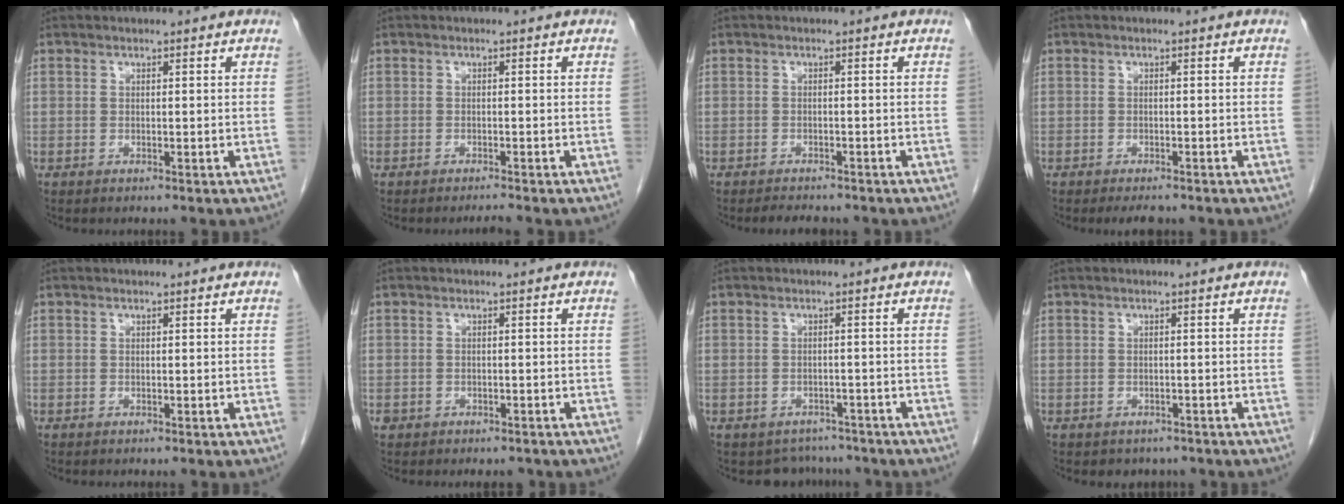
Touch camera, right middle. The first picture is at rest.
{"total": 0.8, "force": [-0.7, -0.3, 0.1], "torque": [-0.003, -0.004, -0.009]}
{"total": 3.0, "force": [-2.7, 1.0, 0.9], "torque": [-0.018, -0.005, -0.036]}
{"total": 2.4, "force": [-2.0, 0.8, 1.1], "torque": [-0.016, -0.003, -0.025]}
{"total": 0.0}
{"total": 2.4, "force": [-1.7, 1.6, 0.7], "torque": [-0.012, 0.008, -0.020]}
{"total": 4.4, "force": [-3.7, 2.2, -0.4], "torque": [0.010, 0.014, -0.049]}
{"total": 2.7, "force": [-2.0, 1.7, 0.3], "torque": [-0.006, 0.005, -0.026]}